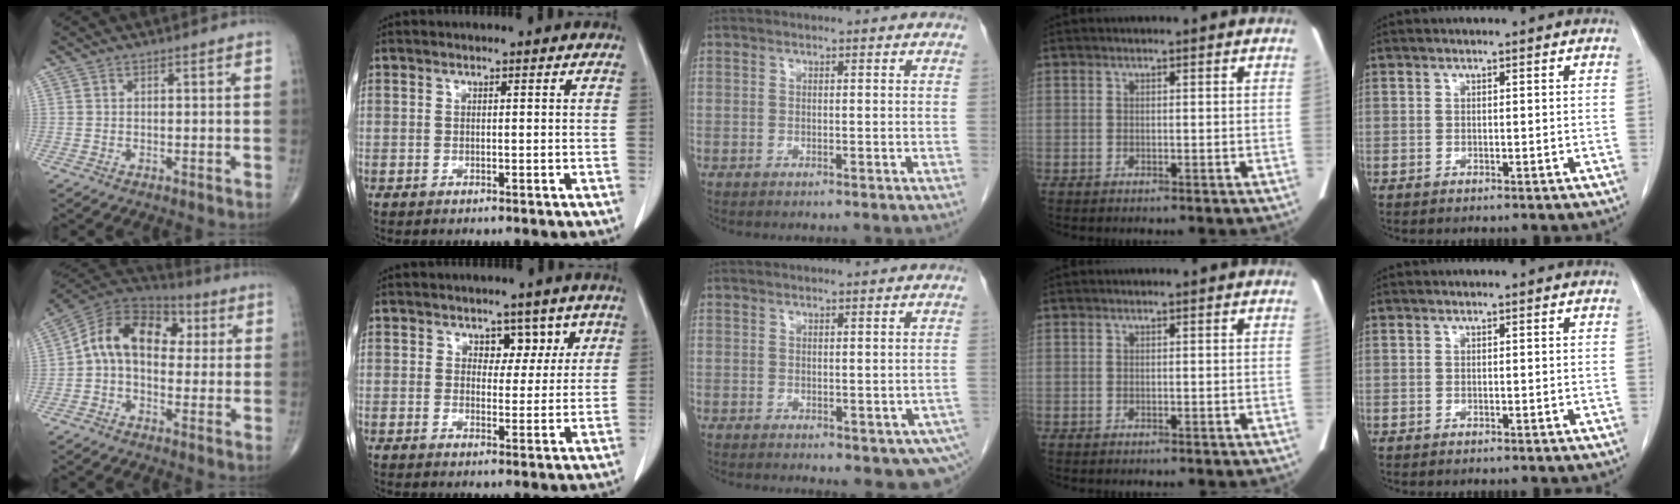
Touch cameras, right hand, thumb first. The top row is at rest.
{"thumb": {"total": 14.3, "force": [1.7, 9.8, 10.3], "torque": [-0.139, 0.042, 0.014]}, "index": {"total": 4.2, "force": [2.1, 3.0, 2.0], "torque": [-0.008, 0.007, 0.030]}, "middle": {"total": 8.5, "force": [-3.5, 4.0, 6.6], "torque": [-0.077, -0.010, -0.043]}}